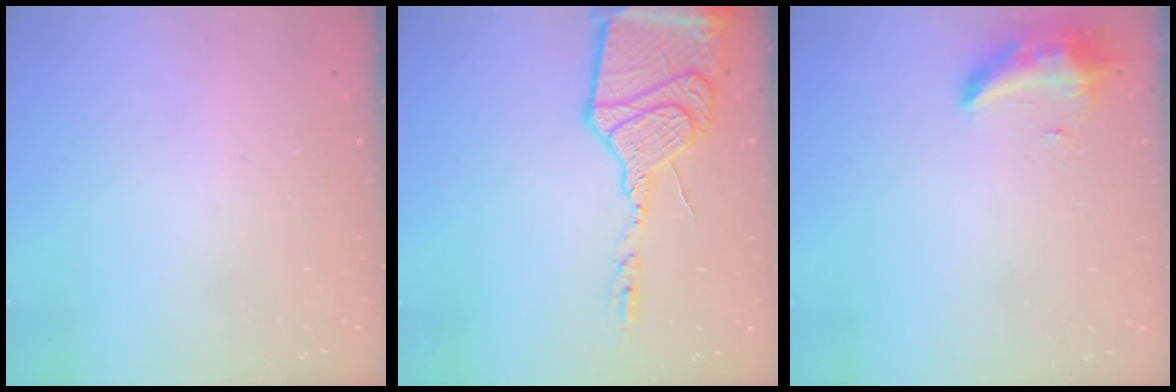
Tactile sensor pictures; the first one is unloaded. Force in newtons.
{"total": 24.1, "press": 21.5, "slide": 10.8}
{"total": 12.2, "press": 9.7, "slide": 7.4}